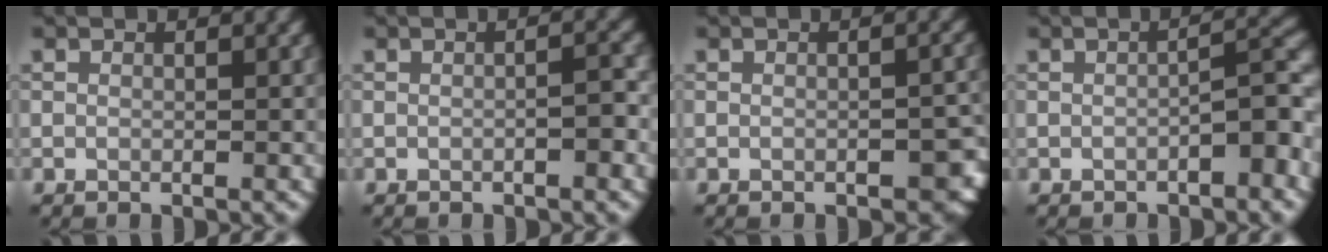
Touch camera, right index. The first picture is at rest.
{"total": 1.8, "force": [-0.6, 0.3, 1.7], "torque": [-0.024, 0.006, -0.012]}
{"total": 3.2, "force": [-1.5, 1.2, 2.6], "torque": [-0.032, 0.006, -0.017]}
{"total": 3.1, "force": [-1.4, 0.7, 2.7], "torque": [-0.039, 0.017, -0.023]}